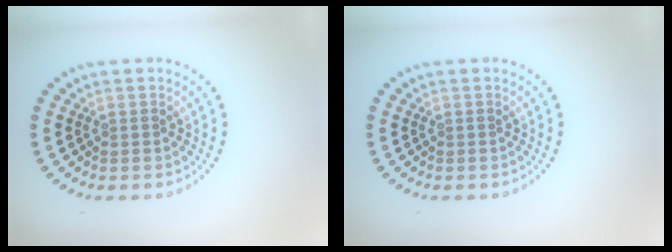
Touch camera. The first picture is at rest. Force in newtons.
{"total": 0.0}